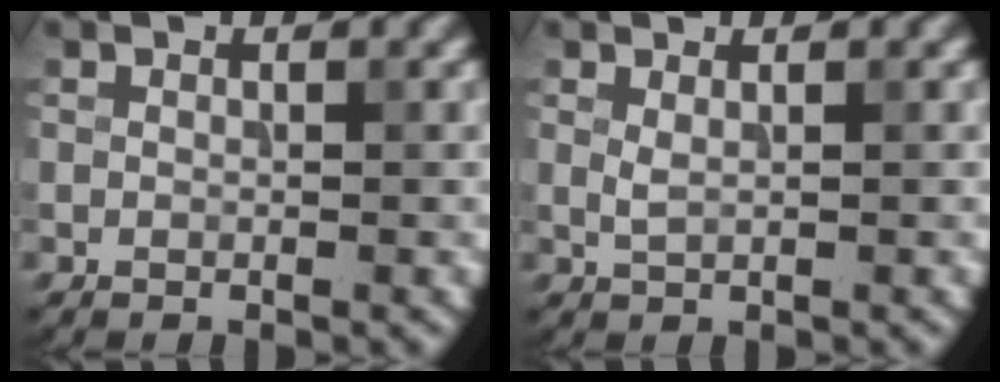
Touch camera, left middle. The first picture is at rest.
{"total": 0.9, "force": [0.5, 0.3, 0.7], "torque": [-0.015, -0.001, 0.010]}